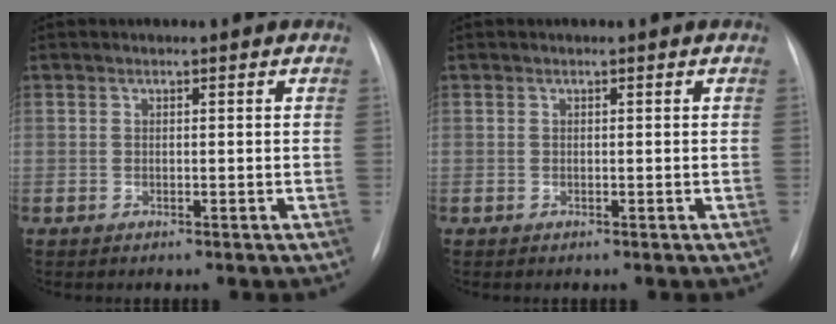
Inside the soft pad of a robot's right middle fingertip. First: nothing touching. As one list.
[{"total": 0.0}]